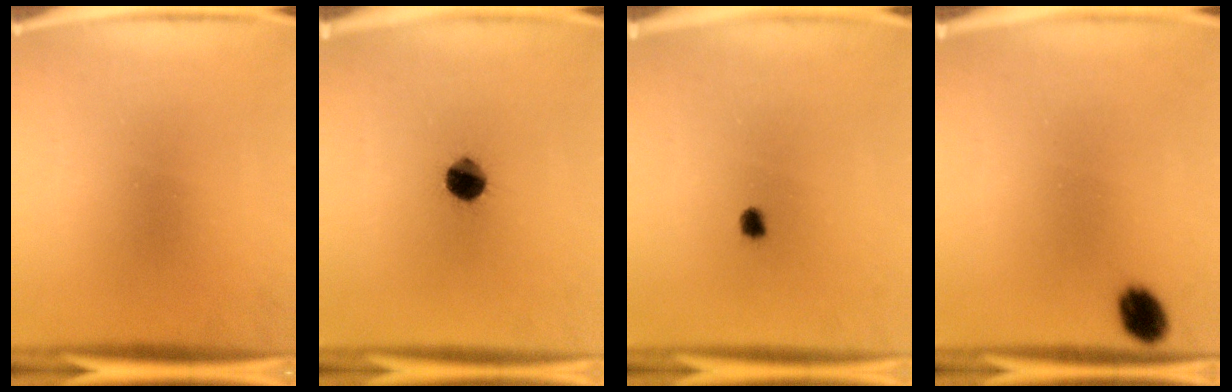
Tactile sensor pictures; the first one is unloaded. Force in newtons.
{"total": 7.5}
{"total": 1.7}
{"total": 4.7}